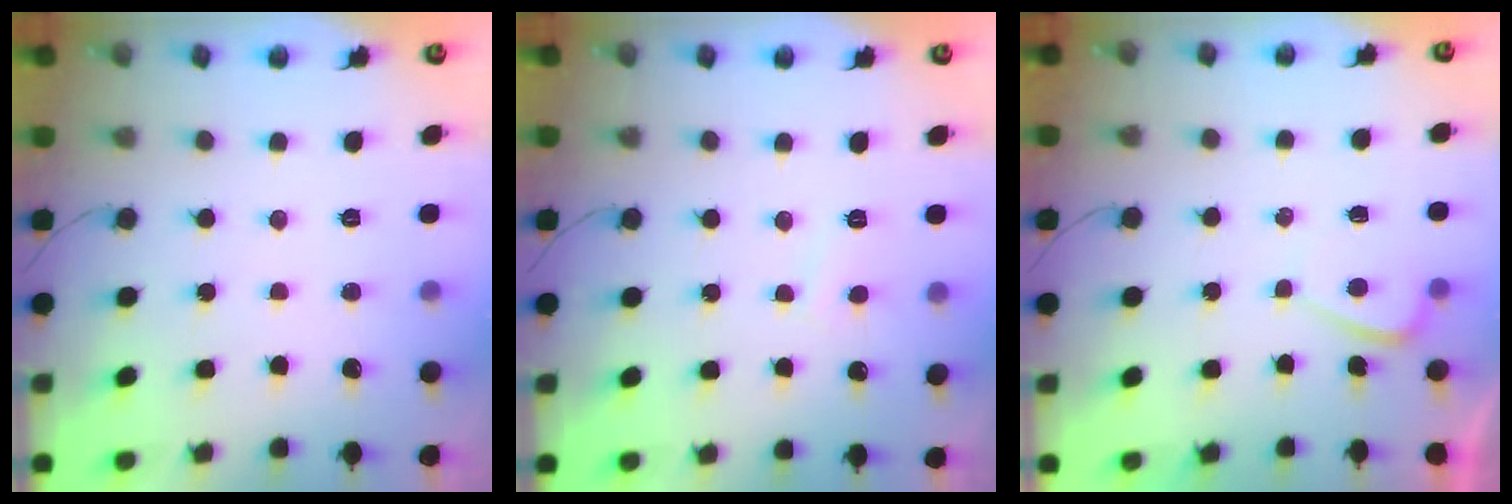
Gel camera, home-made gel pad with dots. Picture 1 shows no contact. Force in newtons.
{"total": 4.2, "press": 4.2, "slide": 0.4}
{"total": 0.8, "press": 0.6, "slide": 0.5}